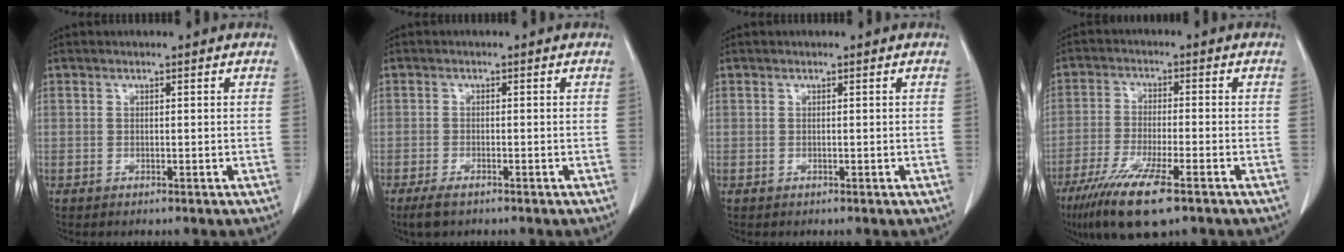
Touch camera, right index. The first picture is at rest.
{"total": 2.8, "force": [-2.1, 0.8, 1.7], "torque": [-0.038, -0.006, -0.033]}
{"total": 0.0}
{"total": 11.4, "force": [-7.1, 1.5, 8.8], "torque": [-0.163, -0.030, -0.119]}